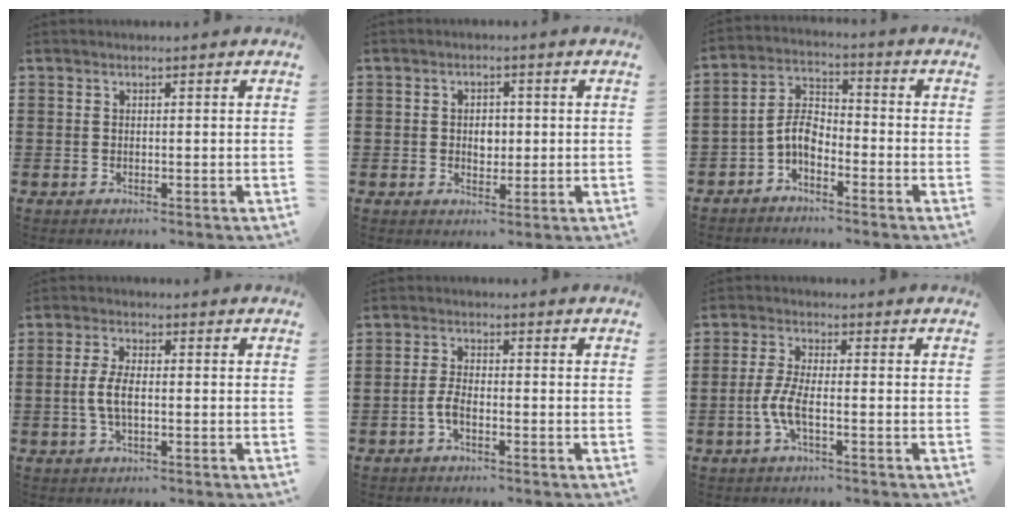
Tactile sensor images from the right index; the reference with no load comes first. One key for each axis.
{"total": 2.4, "fx": 0.1, "fy": 1.7, "fz": 1.6, "tx": -0.025, "ty": 0.005, "tz": -0.001}
{"total": 5.3, "fx": -2.7, "fy": 2.7, "fz": 3.6, "tx": -0.095, "ty": 0.003, "tz": -0.063}
{"total": 4.2, "fx": -0.5, "fy": 1.7, "fz": 3.8, "tx": -0.090, "ty": -0.002, "tz": -0.015}
{"total": 2.9, "fx": -1.3, "fy": 1.1, "fz": 2.4, "tx": -0.065, "ty": -0.003, "tz": -0.030}
{"total": 4.8, "fx": -1.6, "fy": 1.3, "fz": 4.3, "tx": -0.110, "ty": -0.008, "tz": -0.038}